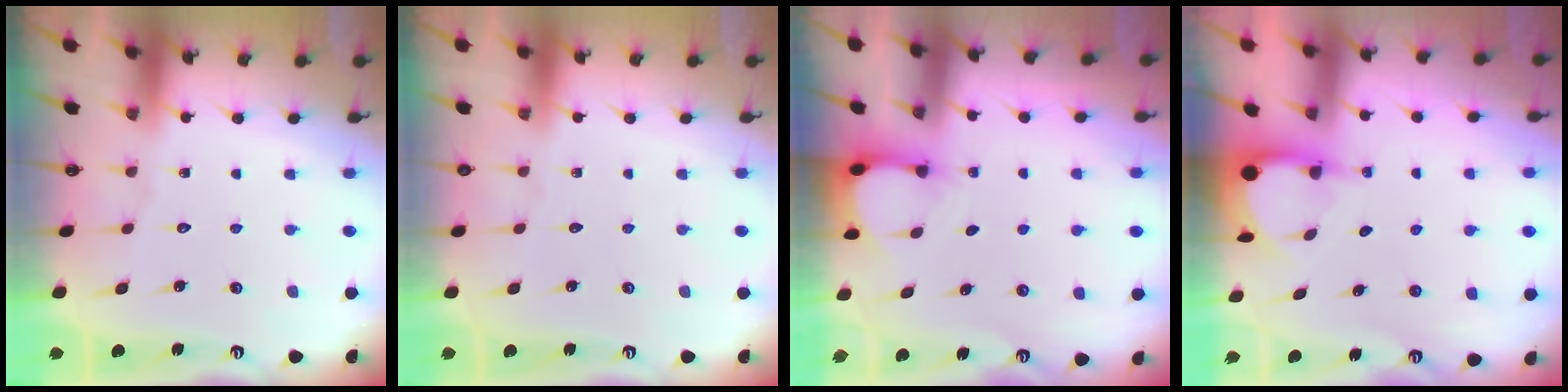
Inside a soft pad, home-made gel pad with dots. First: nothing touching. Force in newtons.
{"total": 0.0}
{"total": 3.5, "press": 3.5, "slide": 0.2}
{"total": 3.4, "press": 3.4, "slide": 0.2}